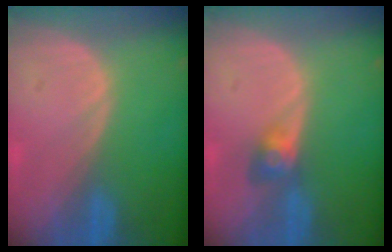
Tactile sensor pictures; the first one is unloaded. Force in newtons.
{"total": 3.1, "press": 2.7, "slide": 1.4}